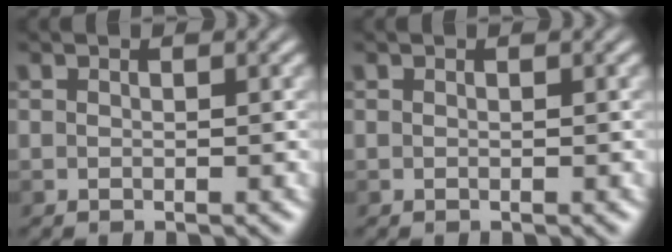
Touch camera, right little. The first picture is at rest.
{"total": 0.0}